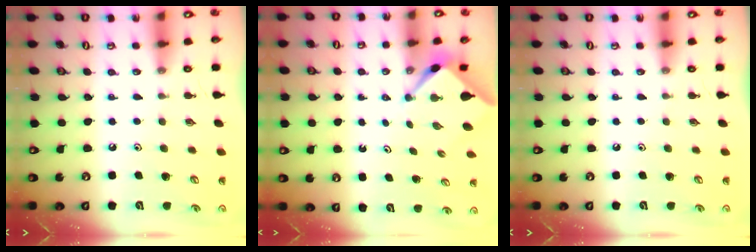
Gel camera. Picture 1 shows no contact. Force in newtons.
{"total": 2.5, "press": 2.5, "slide": 0.3}
{"total": 0.0}